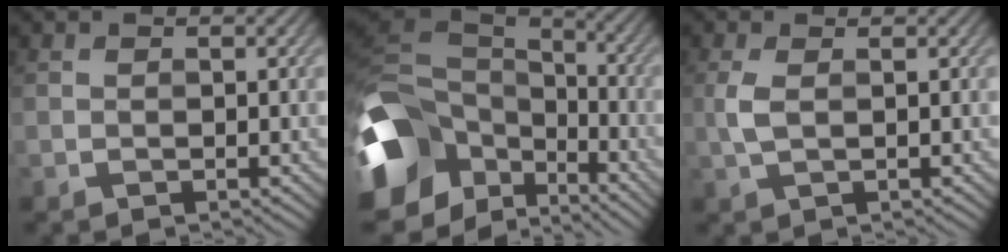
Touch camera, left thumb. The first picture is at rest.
{"total": 16.1, "force": [-6.7, 11.3, 9.3], "torque": [-0.271, -0.035, -0.110]}
{"total": 2.3, "force": [0.5, 0.7, 2.1], "torque": [-0.059, 0.004, 0.007]}